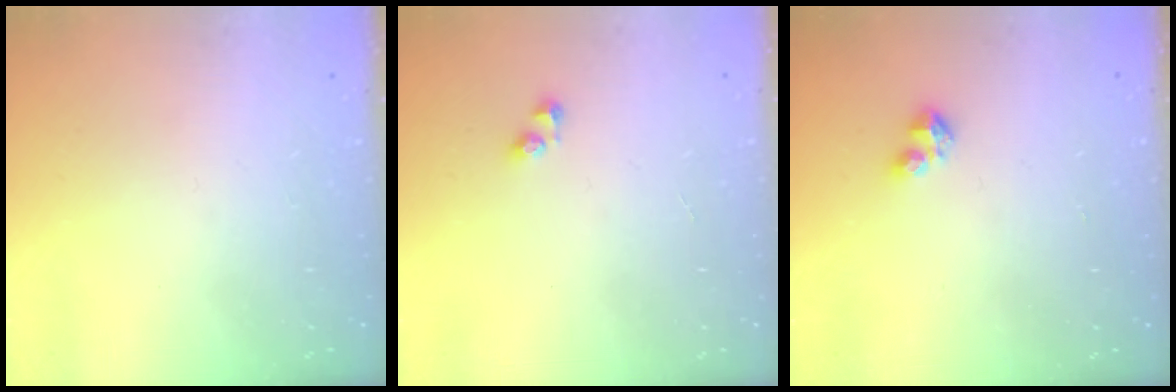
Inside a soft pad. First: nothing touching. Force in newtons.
{"total": 2.9, "press": 2.9, "slide": 0.1}
{"total": 2.9, "press": 2.8, "slide": 0.6}